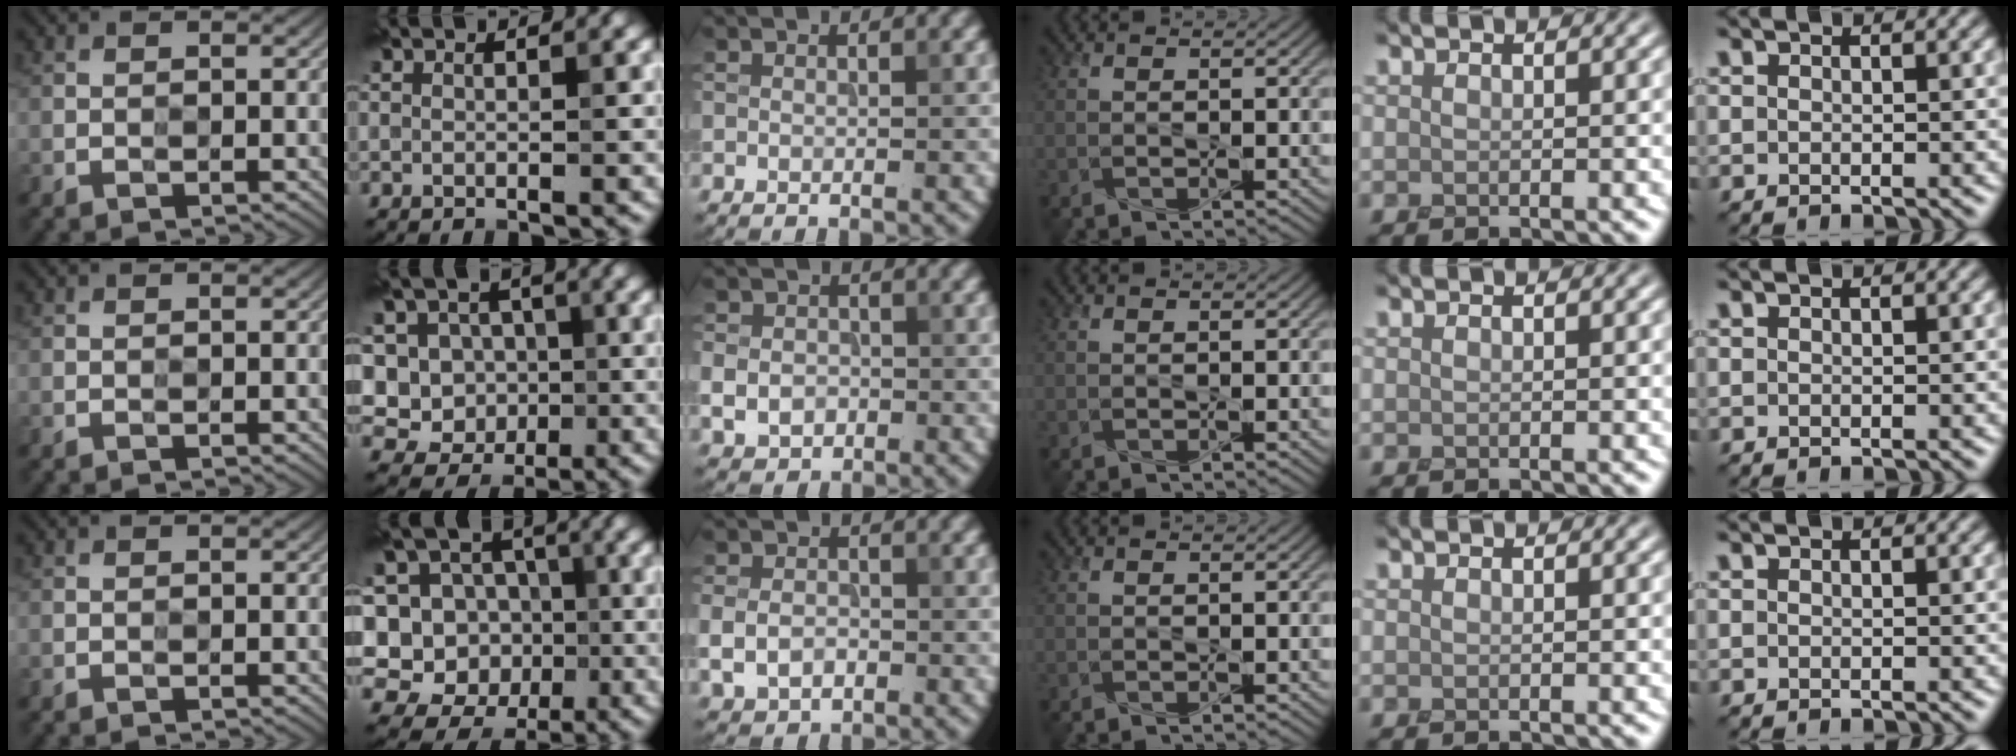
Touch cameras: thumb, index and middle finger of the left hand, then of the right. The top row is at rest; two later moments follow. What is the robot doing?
{"motion": "press", "object": "gel pad"}